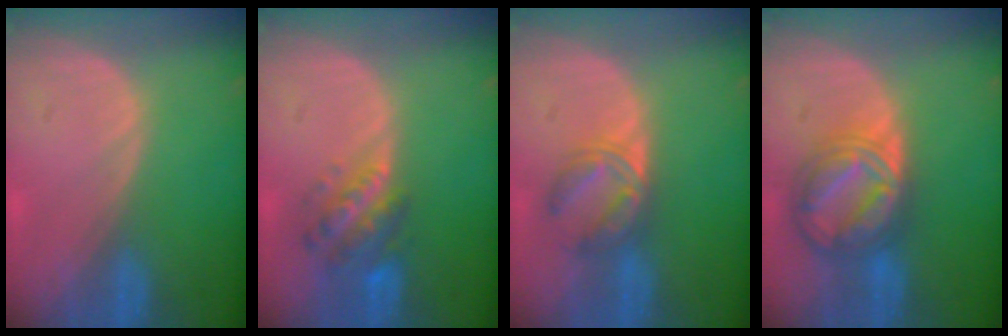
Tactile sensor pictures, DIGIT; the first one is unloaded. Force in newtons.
{"total": 5.9, "press": 5.7, "slide": 1.2}
{"total": 5.4, "press": 5.3, "slide": 1.0}
{"total": 8.9, "press": 8.8, "slide": 0.7}